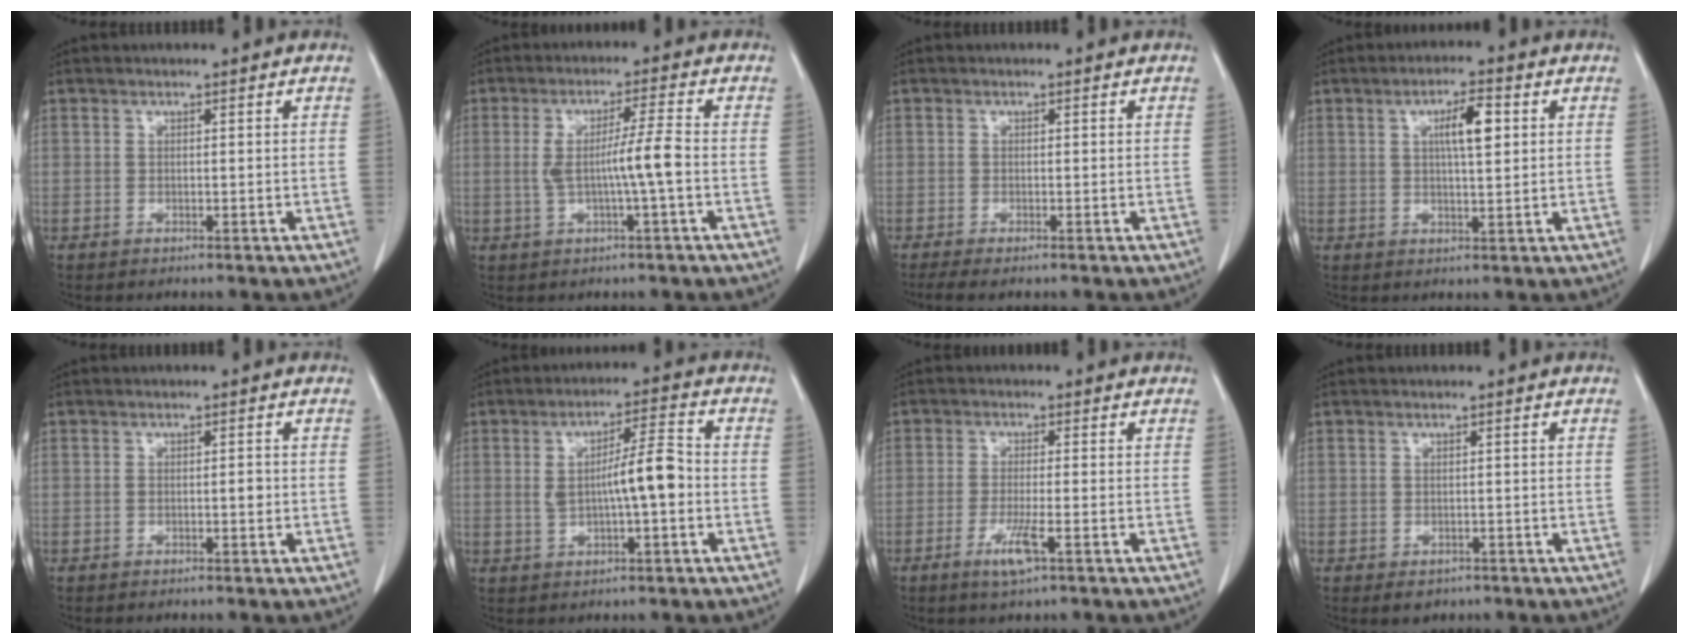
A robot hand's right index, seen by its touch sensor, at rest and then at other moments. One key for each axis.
{"total": 6.3, "fx": -0.7, "fy": -0.6, "fz": 6.3, "tx": -0.114, "ty": 0.005, "tz": -0.011}
{"total": 3.2, "fx": -2.5, "fy": 0.6, "fz": 1.9, "tx": -0.030, "ty": -0.009, "tz": -0.037}
{"total": 5.6, "fx": 1.6, "fy": 1.1, "fz": 5.3, "tx": -0.092, "ty": 0.006, "tz": 0.027}
{"total": 1.5, "fx": -0.3, "fy": 0.5, "fz": 1.3, "tx": -0.023, "ty": 0.001, "tz": -0.003}
{"total": 7.8, "fx": -0.3, "fy": 1.3, "fz": 7.6, "tx": -0.131, "ty": 0.014, "tz": -0.004}
{"total": 4.5, "fx": -2.2, "fy": 0.2, "fz": 3.9, "tx": -0.077, "ty": -0.010, "tz": -0.041}
{"total": 2.0, "fx": -1.1, "fy": 1.5, "fz": 0.8, "tx": -0.008, "ty": 0.000, "tz": -0.006}